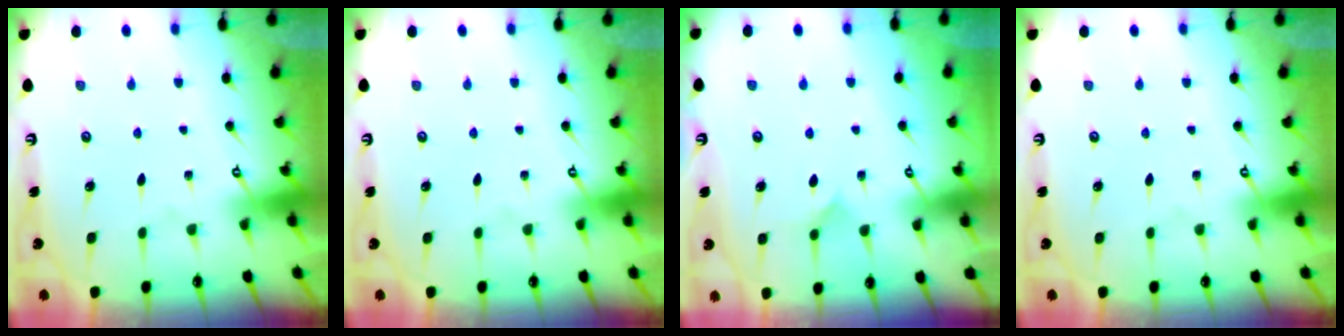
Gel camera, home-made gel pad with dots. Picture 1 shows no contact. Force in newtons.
{"total": 0.0}
{"total": 6.1, "press": 6.1, "slide": 0.4}
{"total": 0.0}